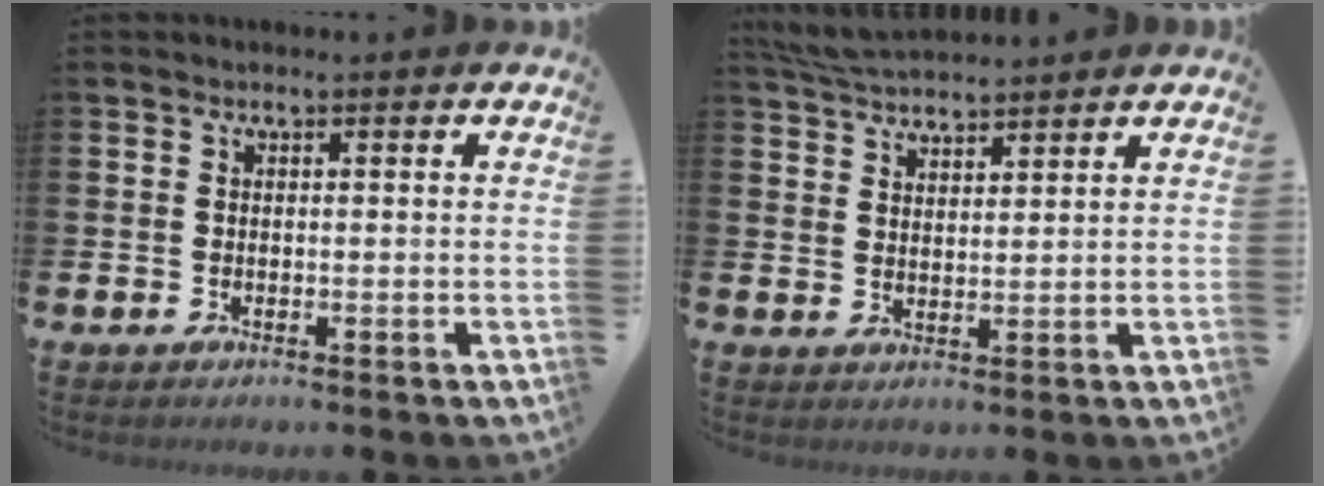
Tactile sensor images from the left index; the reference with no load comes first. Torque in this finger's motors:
{"motor_torque": [0.95, -1.19, 0.48, 0.09]}